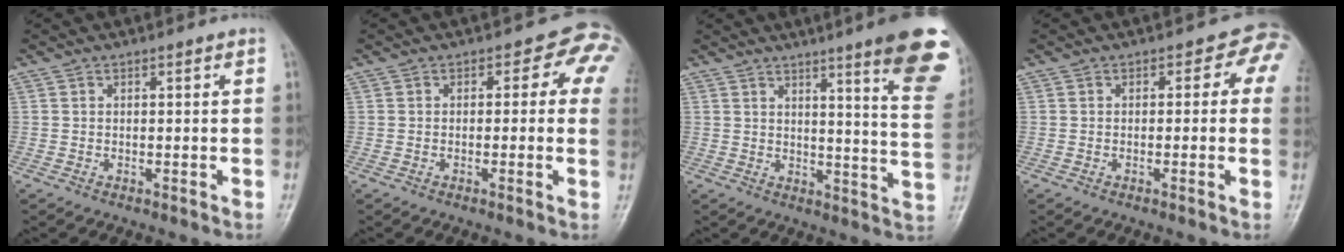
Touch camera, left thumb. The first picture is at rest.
{"total": 5.8, "force": [1.0, 3.9, 4.2], "torque": [-0.001, 0.008, -0.005]}
{"total": 17.8, "force": [10.9, 1.9, 14.0], "torque": [-0.147, -0.058, 0.123]}
{"total": 4.2, "force": [0.6, 3.0, 2.9], "torque": [0.009, 0.009, -0.010]}